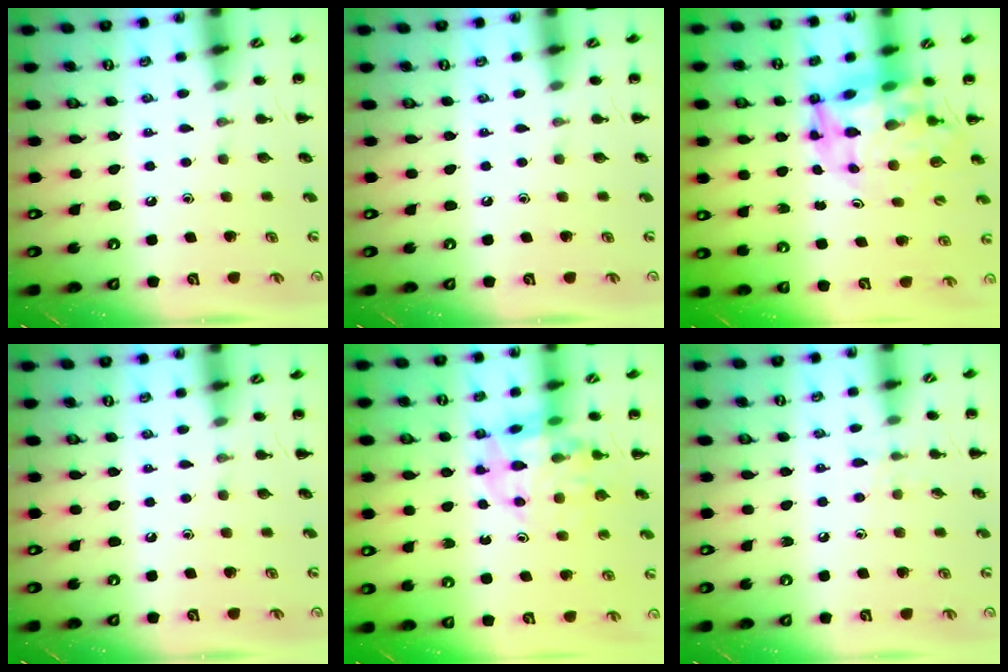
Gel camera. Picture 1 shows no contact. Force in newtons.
{"total": 0.0}
{"total": 8.5, "press": 8.1, "slide": 2.7}
{"total": 0.0}
{"total": 11.4, "press": 11.0, "slide": 3.3}
{"total": 5.4, "press": 5.0, "slide": 2.2}